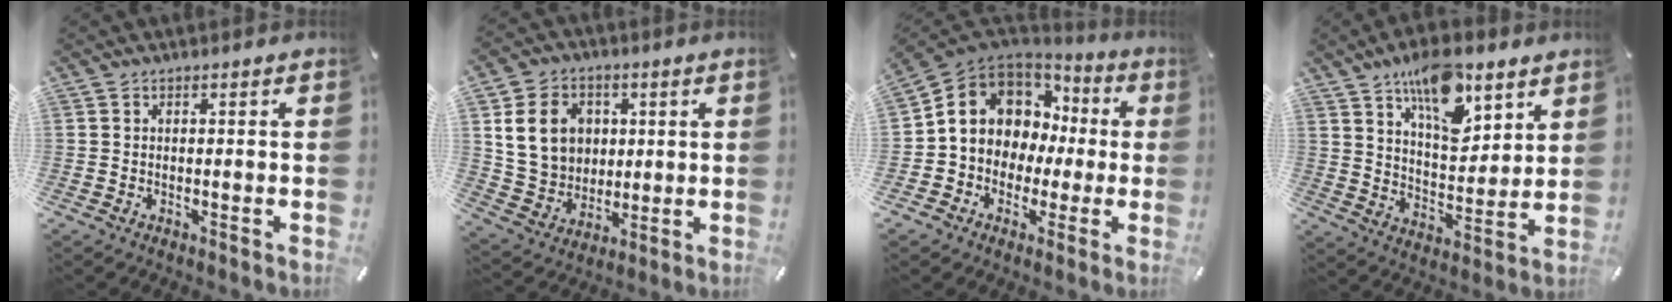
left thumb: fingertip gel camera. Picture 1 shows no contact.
{"total": 12.9, "force": [2.7, 11.1, 5.9], "torque": [-0.113, 0.008, 0.056]}
{"total": 10.4, "force": [1.2, 9.7, 3.5], "torque": [-0.077, -0.016, 0.027]}
{"total": 15.8, "force": [9.9, 7.7, 9.5], "torque": [-0.138, -0.054, 0.170]}